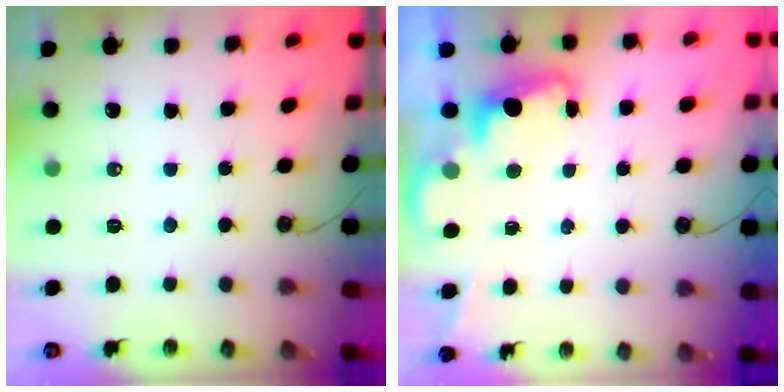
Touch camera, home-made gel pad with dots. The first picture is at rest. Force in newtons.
{"total": 2.2, "press": 2.1, "slide": 0.5}